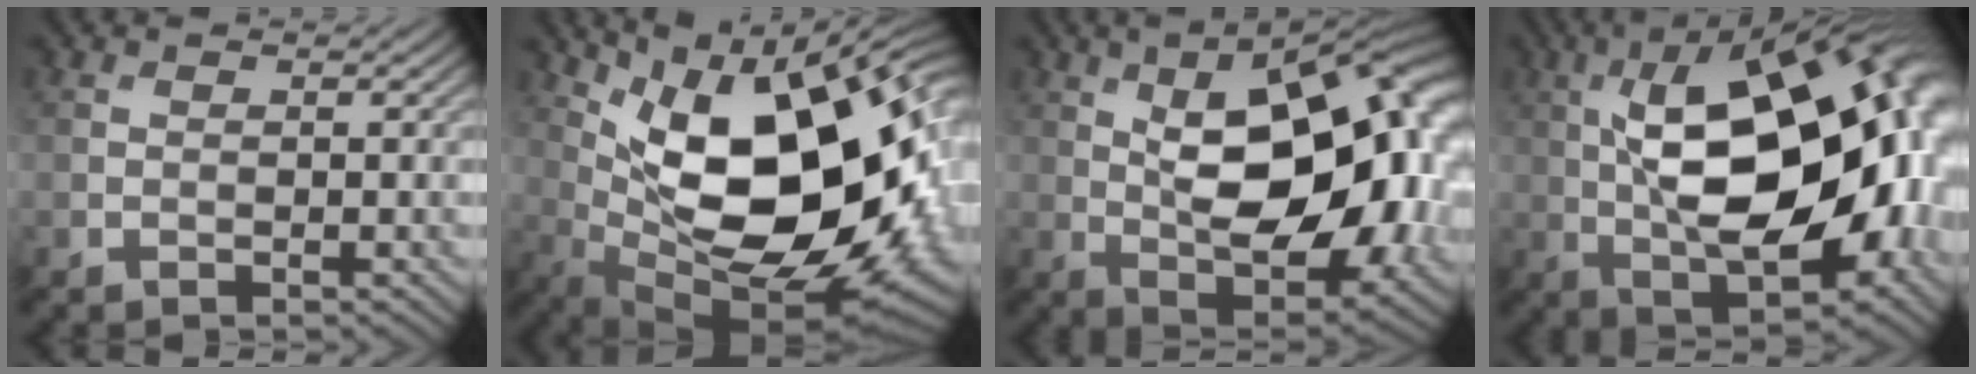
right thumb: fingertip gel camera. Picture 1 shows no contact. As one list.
[{"total": 19.8, "force": [3.5, 9.5, 17.0], "torque": [-0.267, 0.014, 0.058]}, {"total": 18.9, "force": [2.0, 9.2, 16.4], "torque": [-0.230, 0.018, 0.015]}, {"total": 20.4, "force": [1.1, 9.6, 17.9], "torque": [-0.272, 0.020, 0.001]}]